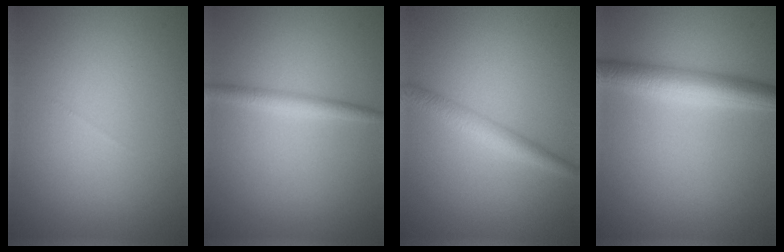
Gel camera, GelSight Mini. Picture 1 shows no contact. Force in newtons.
{"total": 2.0, "press": 2.0, "slide": 0.0}
{"total": 2.6, "press": 2.6, "slide": 0.2}
{"total": 4.7, "press": 4.7, "slide": 0.1}